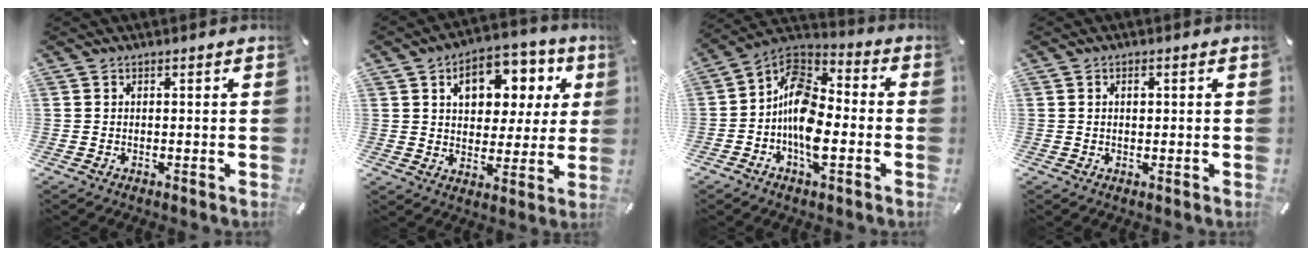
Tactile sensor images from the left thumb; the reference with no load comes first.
{"total": 12.9, "force": [5.1, 9.2, 7.5], "torque": [-0.113, -0.017, 0.088]}
{"total": 12.4, "force": [-3.9, 7.5, 9.0], "torque": [-0.194, 0.012, -0.073]}
{"total": 1.6, "force": [0.3, 1.0, 1.2], "torque": [-0.018, 0.001, 0.002]}